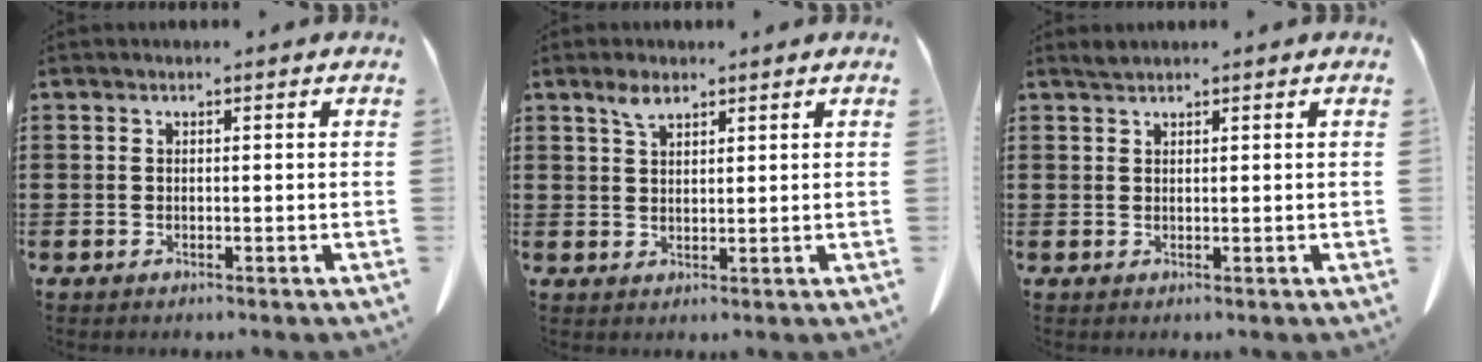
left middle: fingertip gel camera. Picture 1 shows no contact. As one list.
[{"total": 2.9, "force": [2.0, 1.1, 1.8], "torque": [-0.041, 0.002, 0.037]}, {"total": 0.9, "force": [0.9, 0.1, 0.2], "torque": [-0.006, 0.000, 0.017]}]